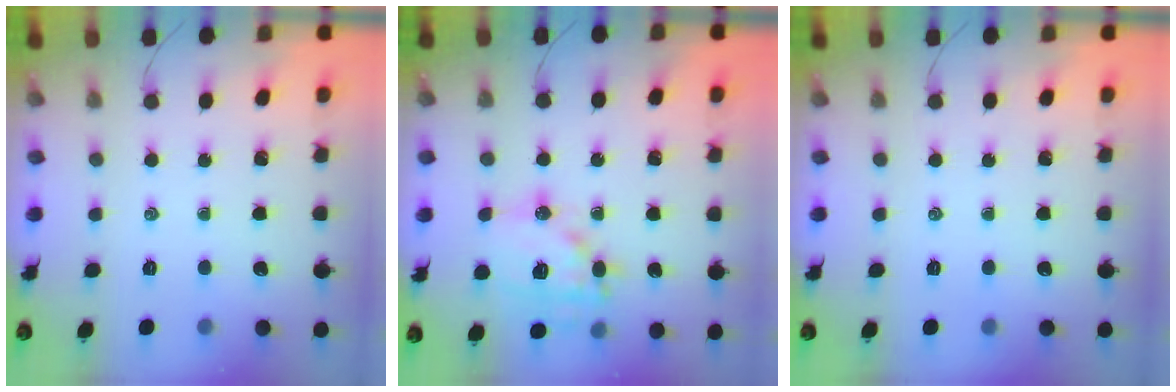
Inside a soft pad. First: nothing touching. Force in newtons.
{"total": 15.6, "press": 15.5, "slide": 2.1}
{"total": 0.0}